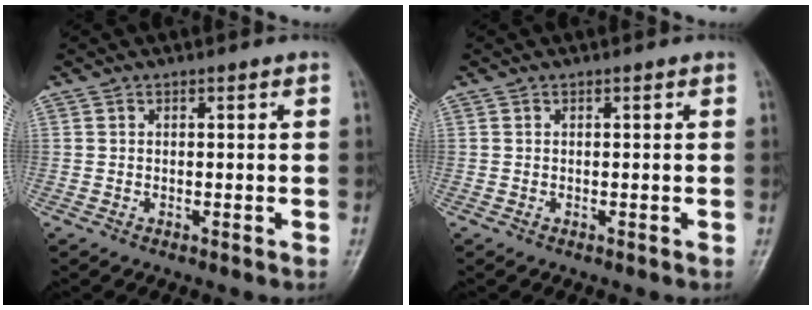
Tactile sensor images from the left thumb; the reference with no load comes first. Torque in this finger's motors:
{"motor_torque": [0.02, 0.02, 0.05, -0.05, 0.00]}